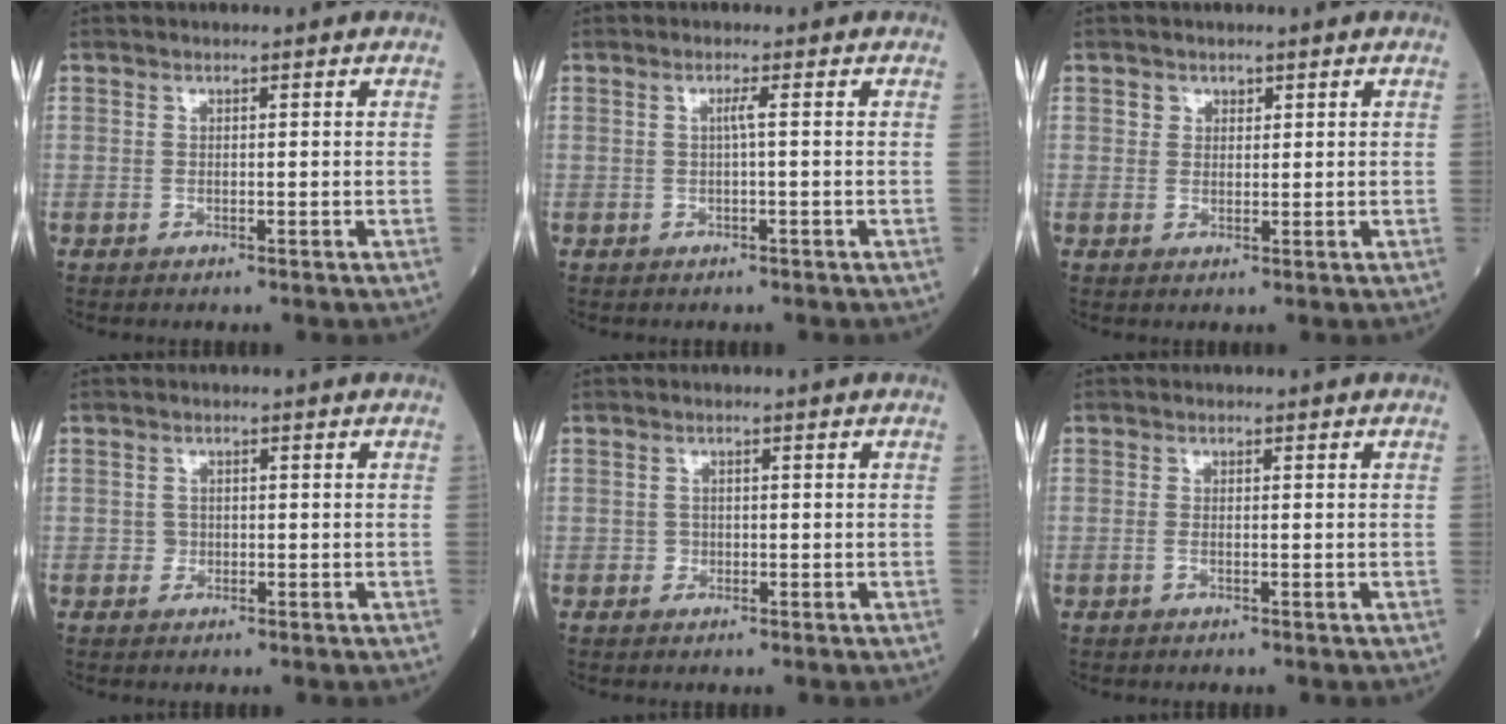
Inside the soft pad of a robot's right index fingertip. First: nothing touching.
{"total": 1.1, "force": [0.0, -0.3, 1.0], "torque": [-0.017, 0.002, -0.003]}
{"total": 1.5, "force": [0.8, 1.2, 0.2], "torque": [0.005, 0.001, 0.008]}
{"total": 0.9, "force": [-0.2, 0.8, 0.2], "torque": [0.002, 0.004, -0.006]}
{"total": 0.8, "force": [-0.3, 0.7, 0.1], "torque": [0.001, 0.004, -0.006]}
{"total": 0.5, "force": [-0.3, 0.0, 0.5], "torque": [-0.010, 0.001, -0.006]}